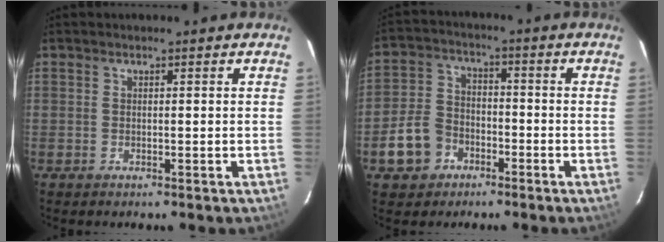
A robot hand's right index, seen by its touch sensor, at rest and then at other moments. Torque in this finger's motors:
{"motor_torque": [-0.10, -0.16, -0.64, -0.21]}